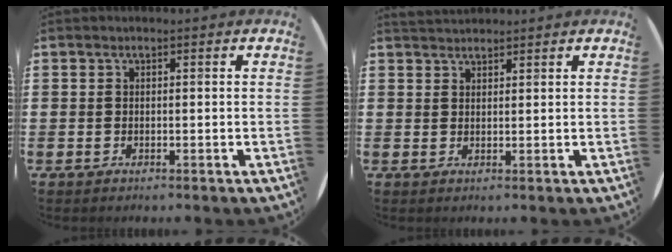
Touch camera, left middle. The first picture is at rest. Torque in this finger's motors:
{"motor_torque": [0.06, -0.06, -0.02, 0.01]}